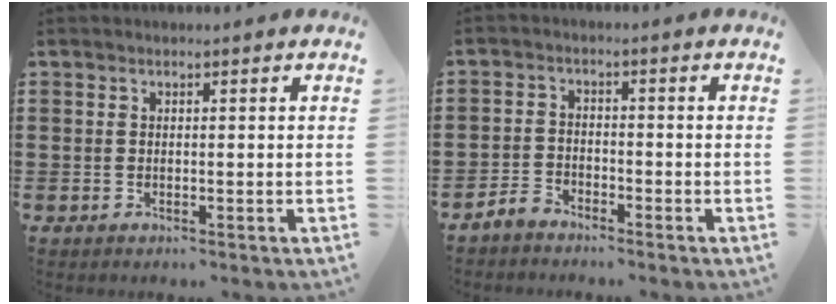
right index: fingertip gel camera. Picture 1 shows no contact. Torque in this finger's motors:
{"motor_torque": [0.72, 0.16, 0.00, 0.03]}